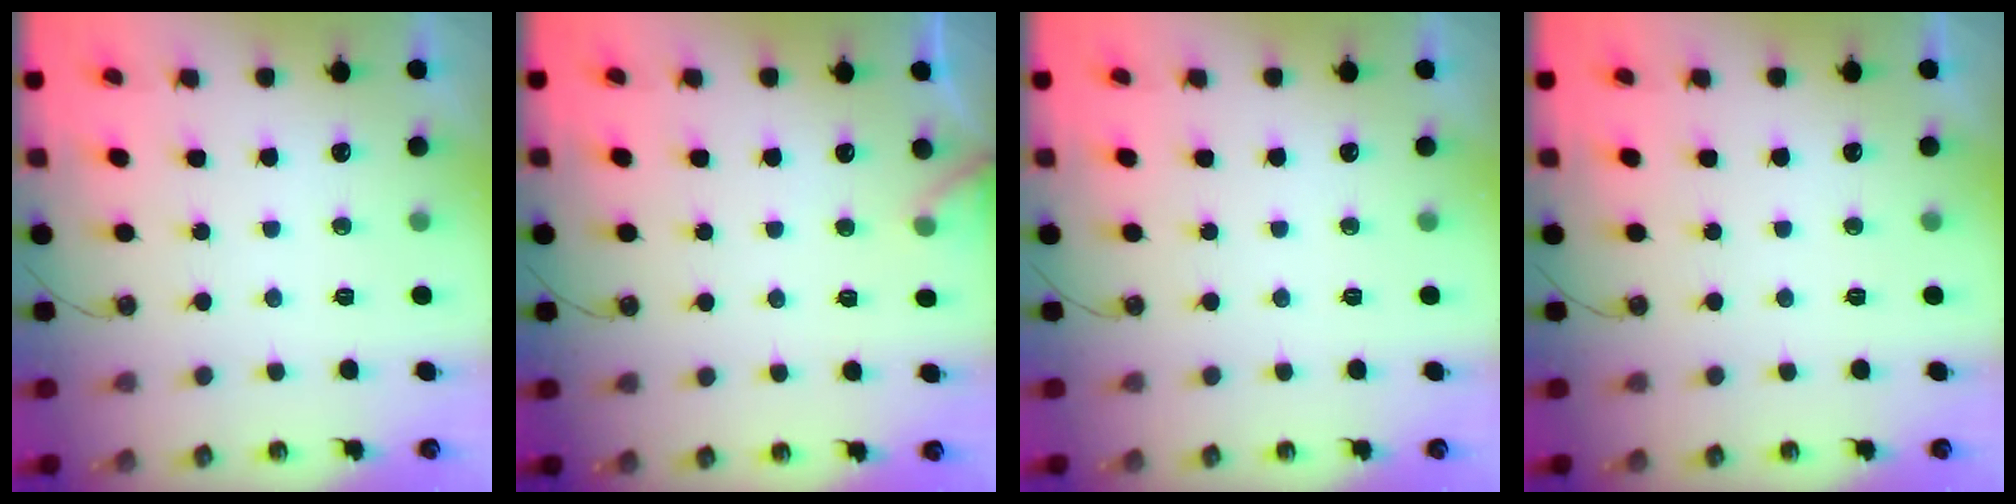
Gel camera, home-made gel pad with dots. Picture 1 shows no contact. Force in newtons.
{"total": 5.3, "press": 5.3, "slide": 0.3}
{"total": 0.0}
{"total": 0.0}